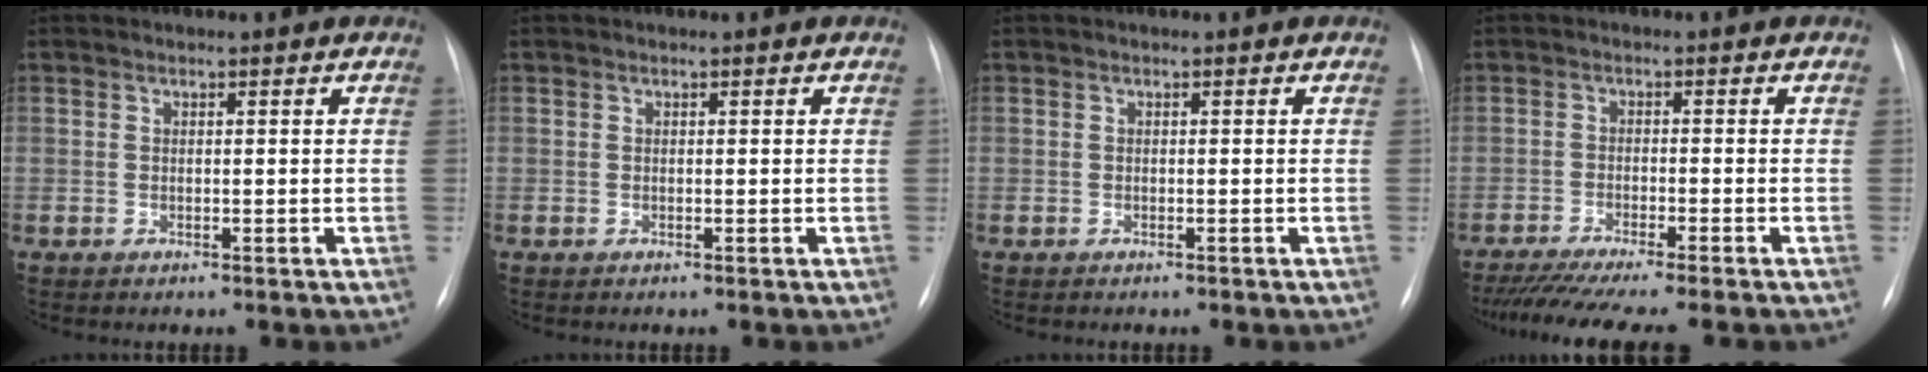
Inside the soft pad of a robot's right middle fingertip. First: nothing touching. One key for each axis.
{"total": 0.0}
{"total": 0.0}
{"total": 11.7, "fx": -10.1, "fy": -0.5, "fz": 5.9, "tx": -0.071, "ty": -0.026, "tz": -0.153}